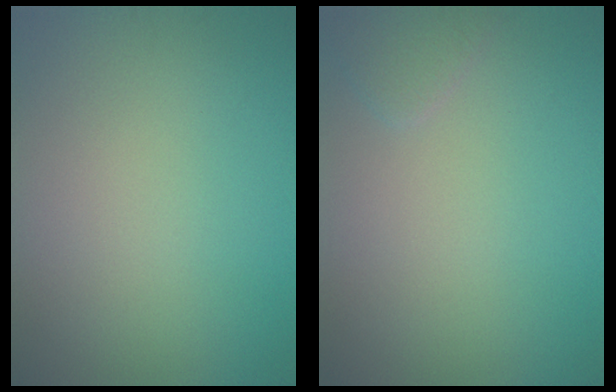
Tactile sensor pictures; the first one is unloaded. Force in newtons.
{"total": 1.0, "press": 1.0, "slide": 0.0}